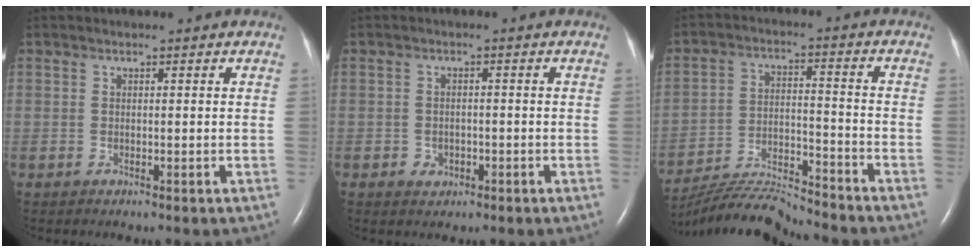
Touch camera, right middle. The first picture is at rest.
{"total": 2.0, "force": [-0.9, 1.6, 0.7], "torque": [-0.011, 0.006, -0.007]}
{"total": 11.4, "force": [-11.2, -0.8, 1.7], "torque": [-0.034, 0.008, -0.204]}